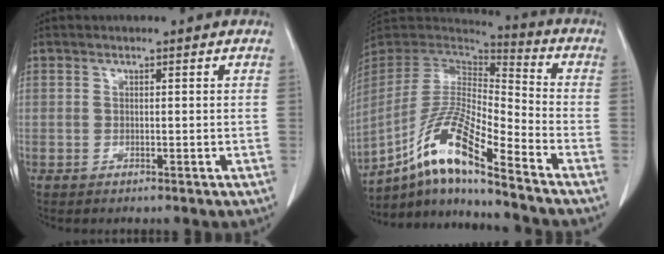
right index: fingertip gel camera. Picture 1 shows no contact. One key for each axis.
{"total": 15.7, "fx": -10.1, "fy": 1.2, "fz": 12.0, "tx": -0.239, "ty": -0.002, "tz": -0.182}